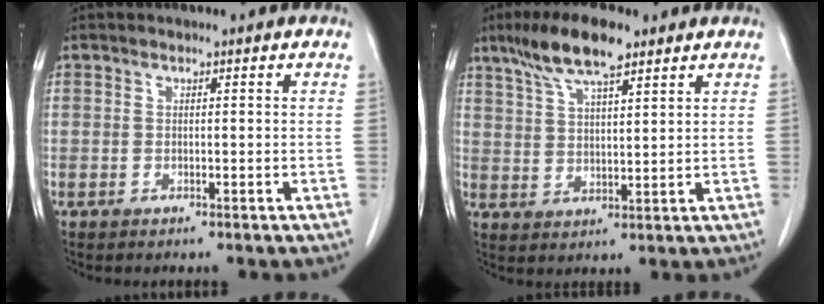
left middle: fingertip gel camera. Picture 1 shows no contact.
{"total": 9.6, "force": [6.7, 2.0, 6.5], "torque": [-0.129, 0.015, 0.123]}